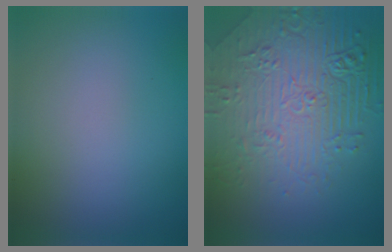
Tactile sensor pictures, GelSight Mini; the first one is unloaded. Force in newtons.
{"total": 8.0, "press": 6.1, "slide": 5.1}